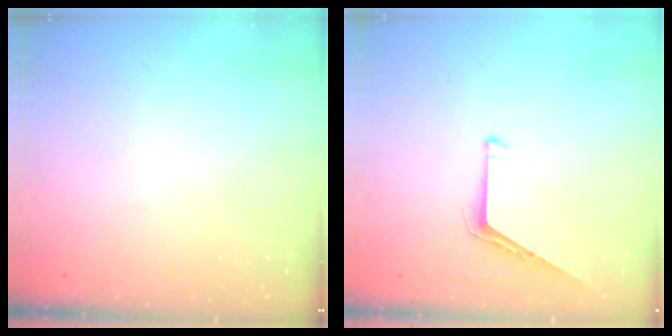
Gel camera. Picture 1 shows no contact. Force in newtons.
{"total": 5.3, "press": 5.3, "slide": 0.5}